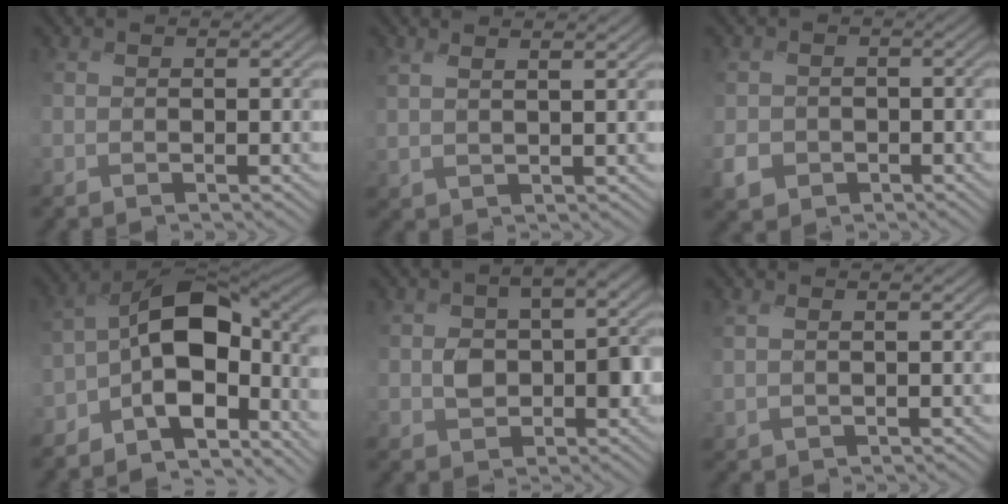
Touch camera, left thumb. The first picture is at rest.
{"total": 2.7, "force": [1.8, -0.1, 2.0], "torque": [-0.039, 0.008, 0.029]}
{"total": 3.4, "force": [-1.6, 2.9, 0.8], "torque": [-0.026, -0.012, -0.042]}
{"total": 12.3, "force": [-4.8, 6.7, 9.1], "torque": [-0.140, 0.001, -0.105]}
{"total": 6.8, "force": [-0.4, 4.3, 5.3], "torque": [-0.086, 0.002, -0.008]}
{"total": 1.6, "force": [1.0, -0.2, 1.2], "torque": [-0.030, 0.006, 0.024]}